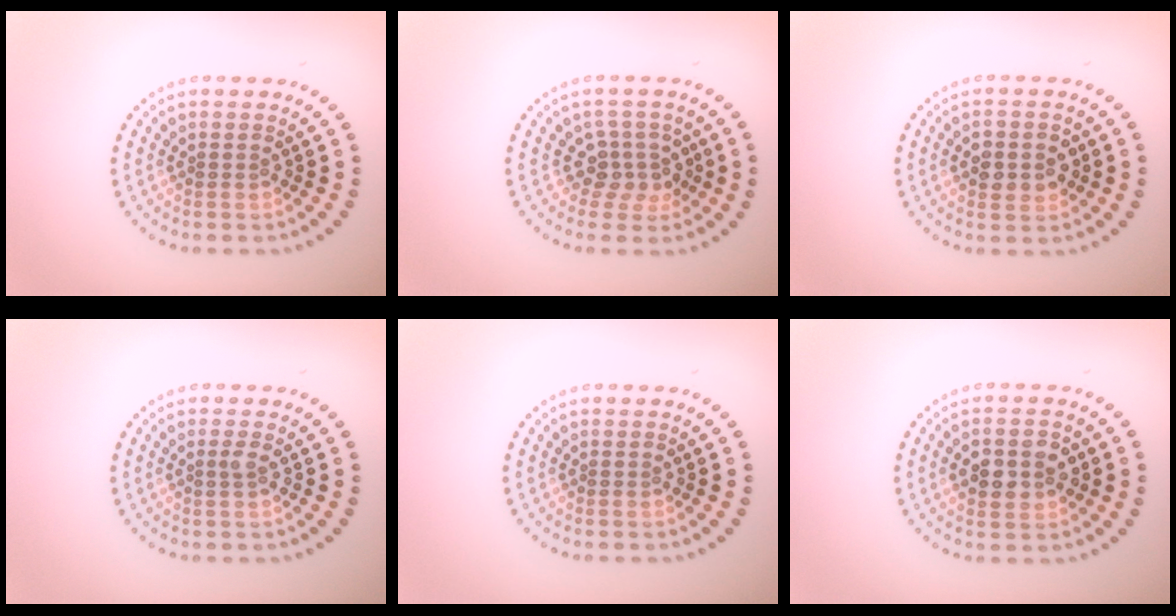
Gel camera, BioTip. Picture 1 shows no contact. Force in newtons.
{"total": 2.6, "press": 2.0, "slide": 1.7}
{"total": 2.7, "press": 2.7, "slide": 0.1}
{"total": 0.7, "press": 0.5, "slide": 0.5}
{"total": 0.0}
{"total": 3.8, "press": 3.8, "slide": 0.2}